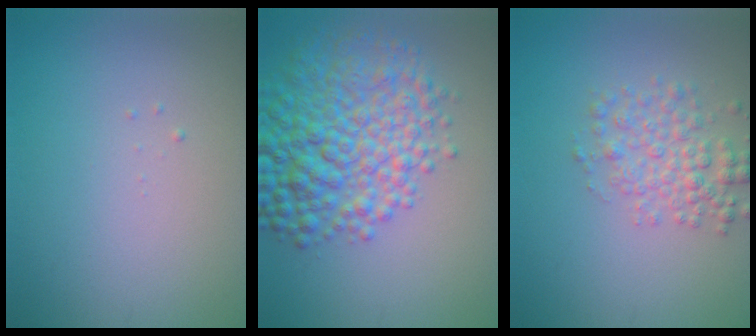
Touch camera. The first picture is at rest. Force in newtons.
{"total": 8.1, "press": 8.1, "slide": 0.2}
{"total": 3.2, "press": 3.2, "slide": 0.1}